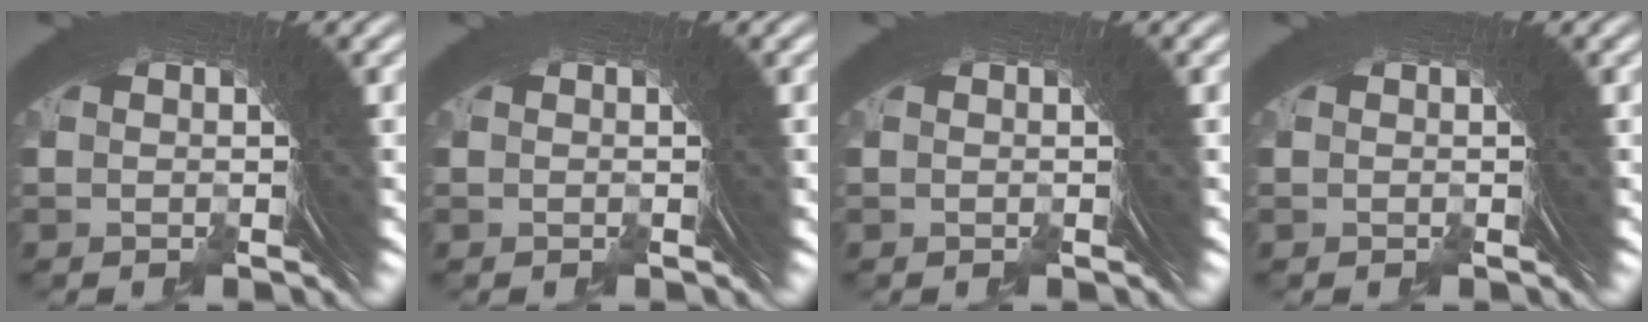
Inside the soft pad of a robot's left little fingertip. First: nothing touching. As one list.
[{"total": 0.0}, {"total": 0.0}, {"total": 0.0}]